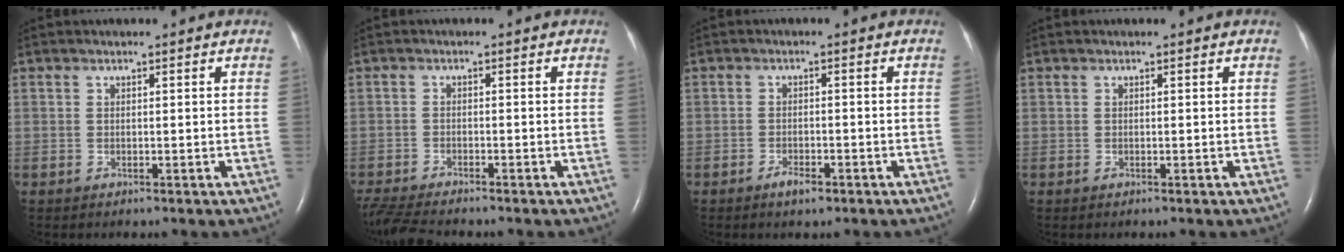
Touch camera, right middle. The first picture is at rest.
{"total": 7.5, "force": [-6.8, 0.7, 3.2], "torque": [-0.063, -0.022, -0.118]}
{"total": 2.3, "force": [-1.6, 0.8, 1.4], "torque": [-0.031, -0.001, -0.026]}
{"total": 0.0}